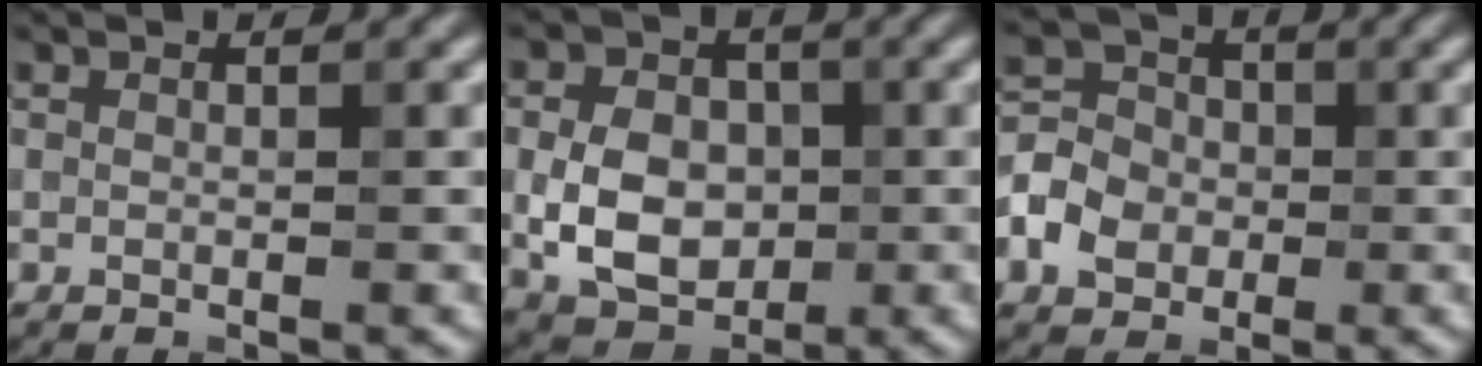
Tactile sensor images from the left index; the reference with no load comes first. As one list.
[{"total": 6.5, "force": [-0.7, 4.8, 4.3], "torque": [-0.080, -0.002, -0.017]}, {"total": 4.7, "force": [-1.3, 4.0, 2.1], "torque": [-0.036, 0.004, -0.032]}]